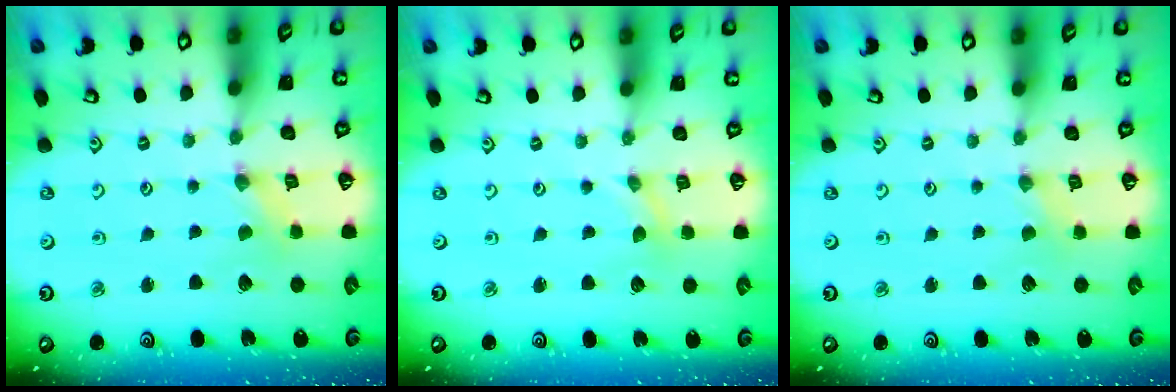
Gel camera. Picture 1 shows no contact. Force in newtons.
{"total": 0.0}
{"total": 0.0}